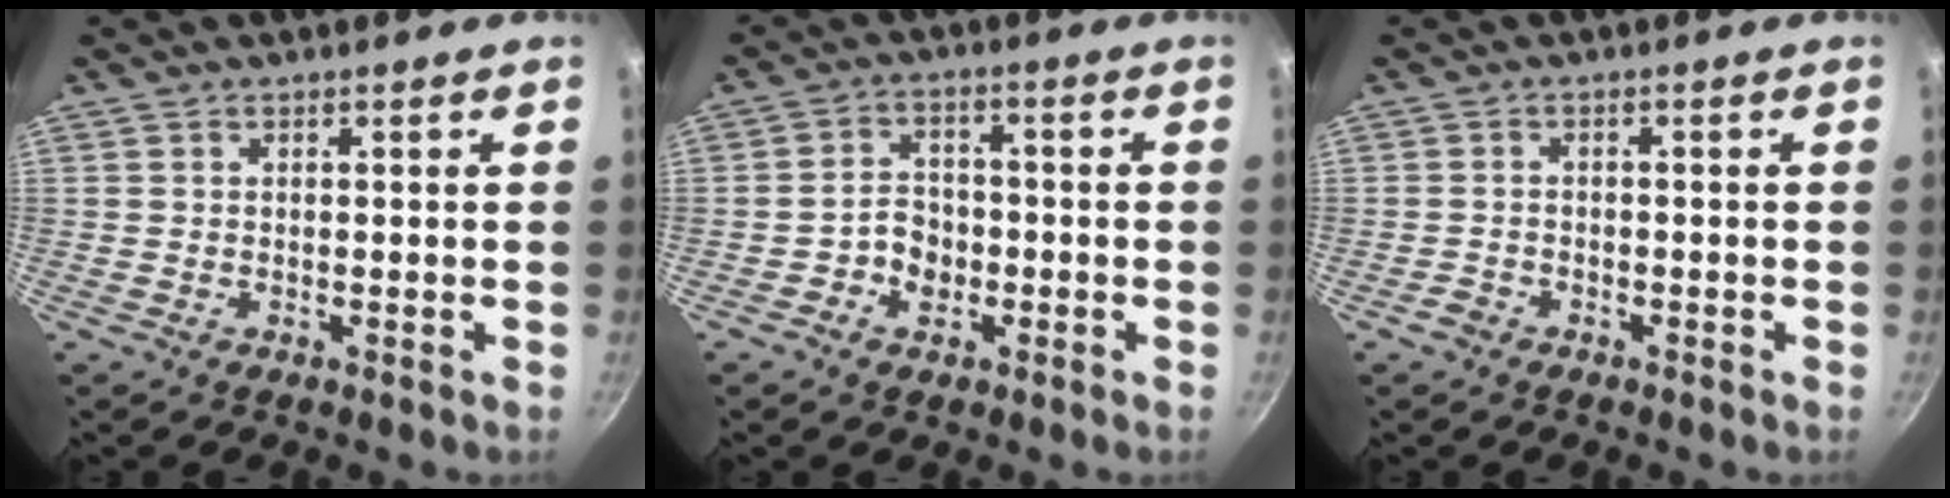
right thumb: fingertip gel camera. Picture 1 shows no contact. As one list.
[{"total": 5.6, "force": [-1.9, 4.4, 2.8], "torque": [-0.025, 0.019, -0.038]}, {"total": 1.9, "force": [-1.4, 1.2, 0.5], "torque": [-0.011, 0.019, -0.025]}]